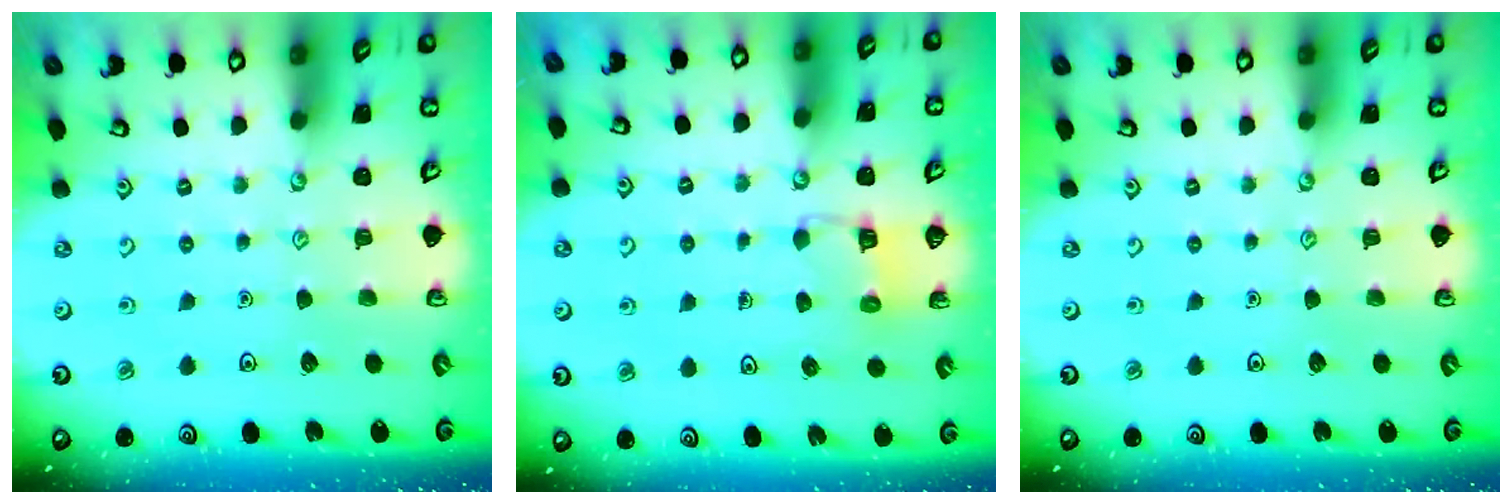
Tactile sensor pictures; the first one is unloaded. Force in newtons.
{"total": 4.0, "press": 3.9, "slide": 0.2}
{"total": 0.0}